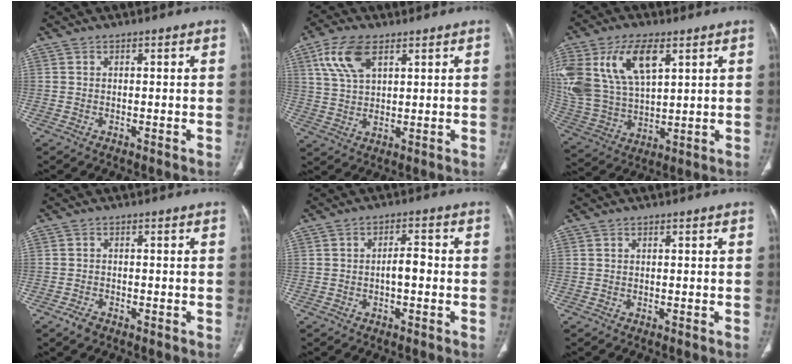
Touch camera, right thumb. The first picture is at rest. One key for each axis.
{"total": 9.3, "fx": 4.5, "fy": 4.8, "fz": 6.7, "tx": -0.133, "ty": -0.005, "tz": 0.091}
{"total": 21.1, "fx": 8.4, "fy": 11.6, "fz": 15.5, "tx": -0.331, "ty": -0.010, "tz": 0.167}
{"total": 2.3, "fx": -1.5, "fy": 1.3, "fz": 1.2, "tx": -0.025, "ty": 0.005, "tz": -0.023}
{"total": 3.7, "fx": -0.7, "fy": 1.7, "fz": 3.3, "tx": -0.050, "ty": 0.016, "tz": -0.015}
{"total": 0.0}